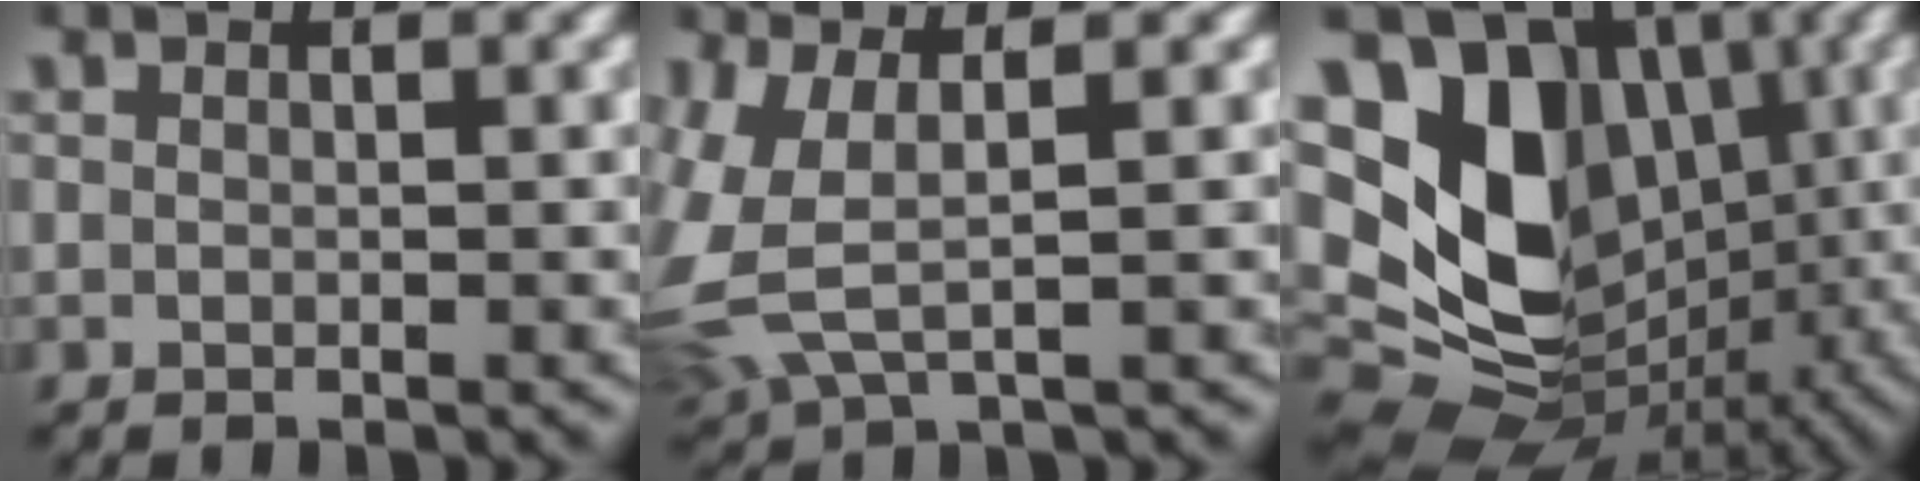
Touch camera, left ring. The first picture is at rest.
{"total": 7.2, "force": [0.7, 5.2, 4.9], "torque": [-0.126, -0.010, 0.017]}
{"total": 20.1, "force": [0.5, 15.3, 13.0], "torque": [-0.231, -0.050, 0.020]}